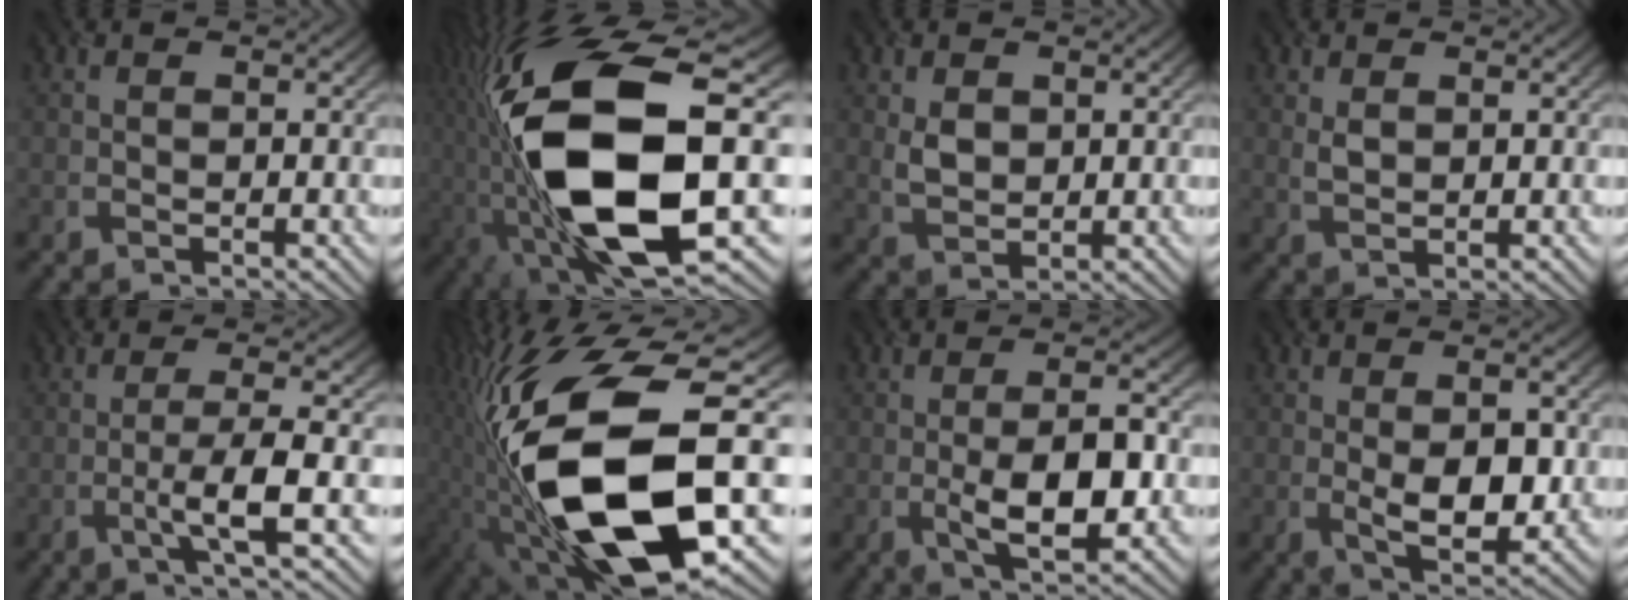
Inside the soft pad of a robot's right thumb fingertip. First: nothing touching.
{"total": 20.0, "force": [-2.1, 8.3, 18.1], "torque": [-0.391, -0.026, -0.027]}
{"total": 3.0, "force": [0.9, 2.2, 1.8], "torque": [-0.046, -0.003, 0.020]}
{"total": 1.8, "force": [0.8, 0.9, 1.3], "torque": [-0.036, -0.003, 0.020]}
{"total": 4.7, "force": [-1.7, 0.2, 4.4], "torque": [-0.074, 0.013, -0.045]}
{"total": 19.4, "force": [-3.9, 8.4, 17.1], "torque": [-0.354, -0.021, -0.066]}
{"total": 7.8, "force": [-2.0, 2.6, 7.0], "torque": [-0.120, -0.005, -0.034]}
{"total": 6.7, "force": [-0.7, 2.8, 6.1], "torque": [-0.111, -0.013, -0.003]}